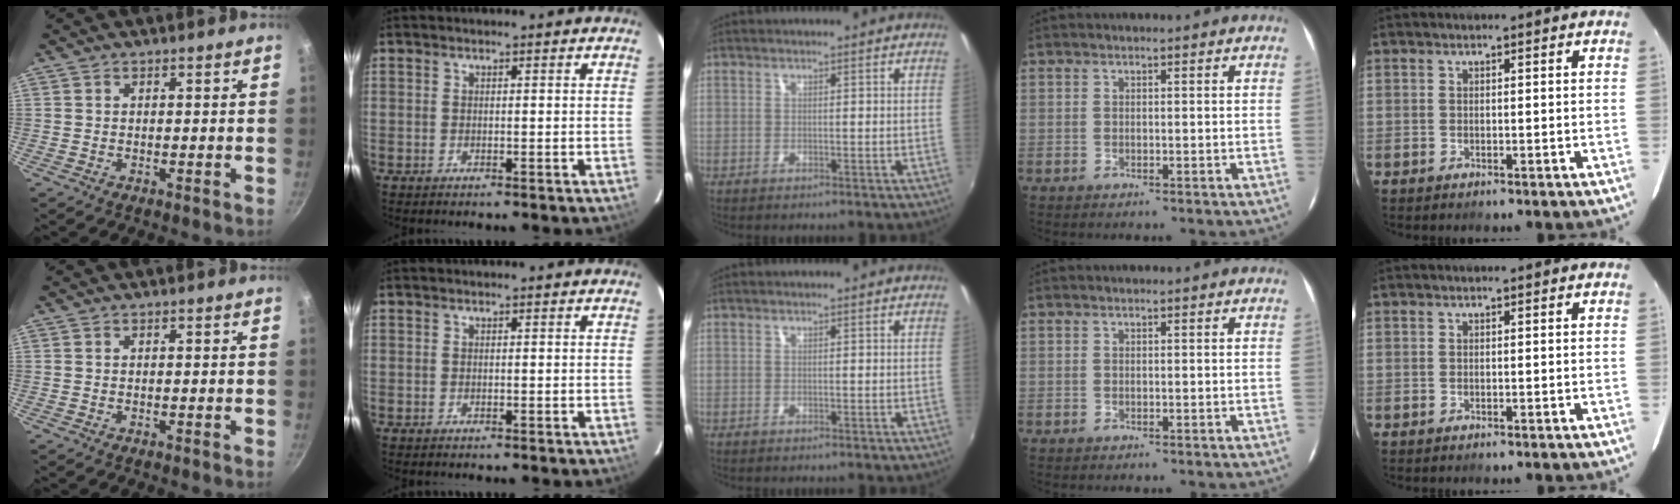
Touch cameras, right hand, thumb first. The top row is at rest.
{}